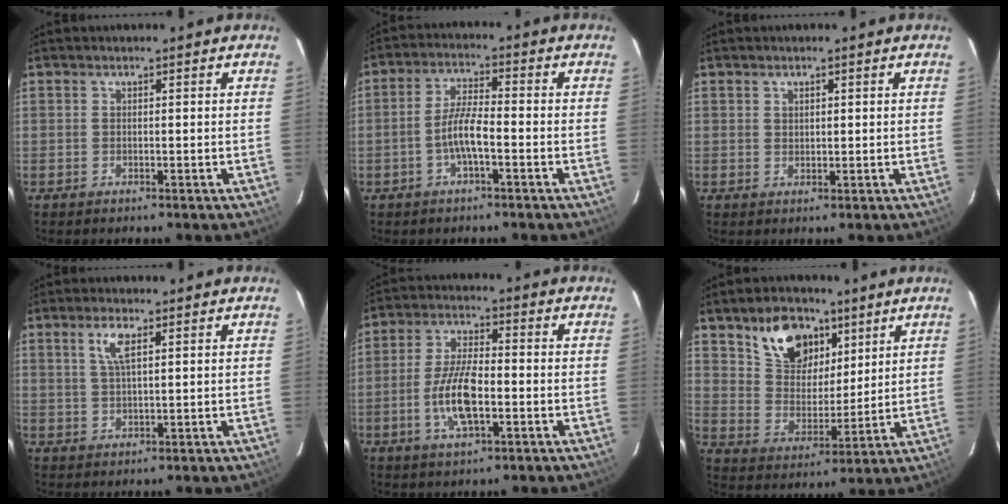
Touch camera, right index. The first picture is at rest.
{"total": 5.6, "force": [-2.2, 1.0, 5.0], "torque": [-0.103, 0.006, -0.042]}
{"total": 1.3, "force": [0.8, 0.9, 0.5], "torque": [-0.006, 0.004, 0.014]}
{"total": 4.0, "force": [1.9, 1.1, 3.4], "torque": [-0.068, 0.004, 0.037]}
{"total": 9.8, "force": [-2.8, 3.3, 8.8], "torque": [-0.178, 0.000, -0.053]}
{"total": 13.2, "force": [7.8, 8.2, 6.8], "torque": [-0.129, 0.024, 0.153]}